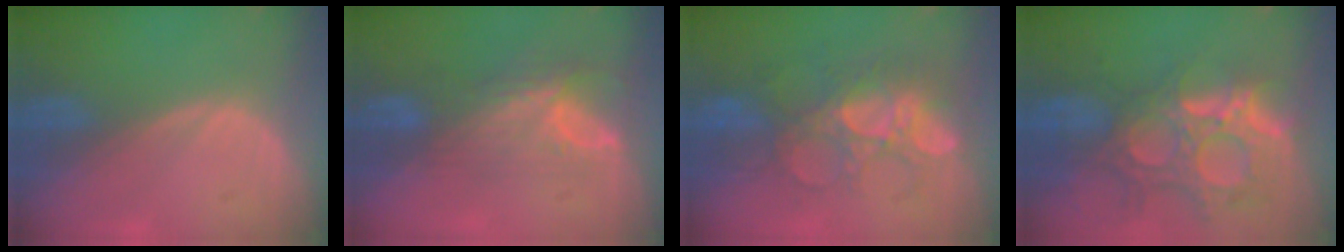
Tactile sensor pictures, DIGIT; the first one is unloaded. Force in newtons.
{"total": 8.0, "press": 6.6, "slide": 4.5}
{"total": 9.0, "press": 8.7, "slide": 2.3}
{"total": 13.1, "press": 11.2, "slide": 6.8}